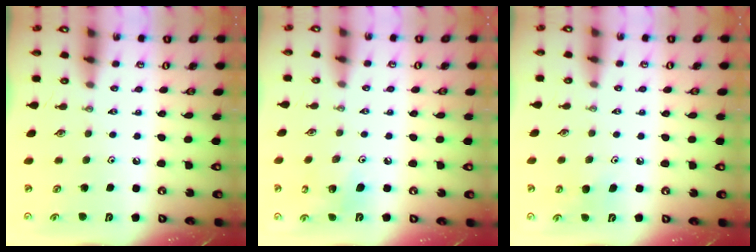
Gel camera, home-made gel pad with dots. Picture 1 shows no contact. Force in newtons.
{"total": 8.5, "press": 8.3, "slide": 2.0}
{"total": 5.8, "press": 5.8, "slide": 0.6}